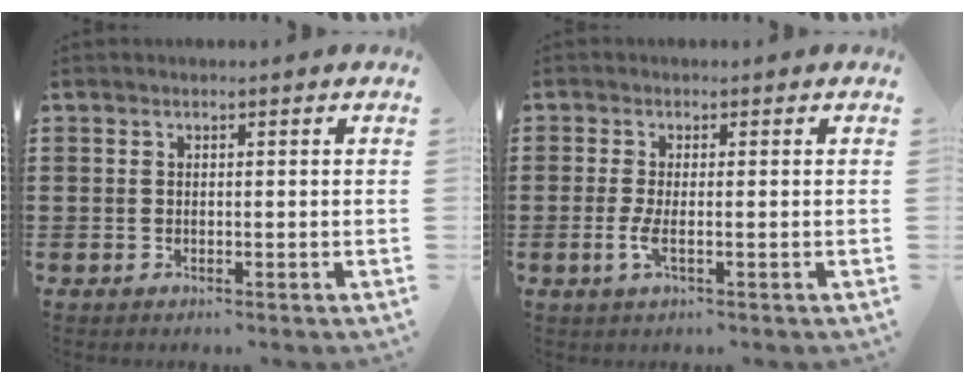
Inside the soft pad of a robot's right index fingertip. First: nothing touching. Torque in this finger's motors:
{"motor_torque": [0.62, 1.52, 0.05, 0.02]}